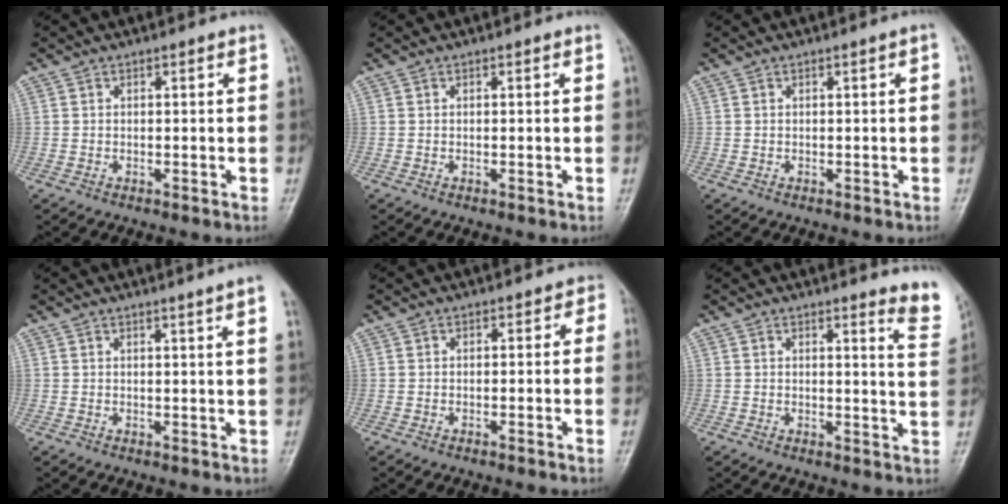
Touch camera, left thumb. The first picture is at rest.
{"total": 0.0}
{"total": 0.5, "force": [-0.2, -0.1, 0.5], "torque": [-0.003, 0.003, -0.001]}
{"total": 3.1, "force": [2.0, -0.9, 2.2], "torque": [-0.026, -0.006, 0.027]}
{"total": 1.4, "force": [-0.4, 1.1, 0.8], "torque": [0.013, 0.008, -0.016]}
{"total": 5.5, "force": [5.0, 0.3, 2.4], "torque": [-0.011, -0.048, 0.035]}